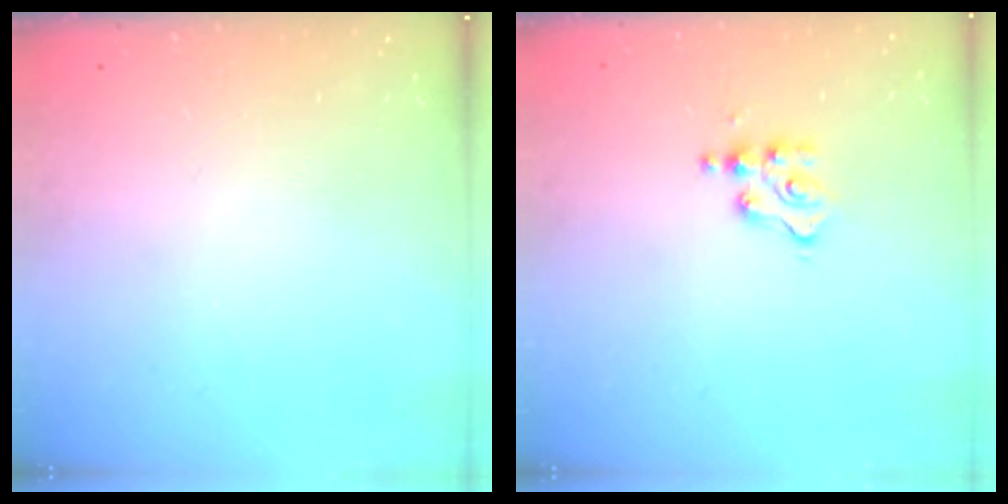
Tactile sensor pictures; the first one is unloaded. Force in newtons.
{"total": 2.3, "press": 2.2, "slide": 0.3}